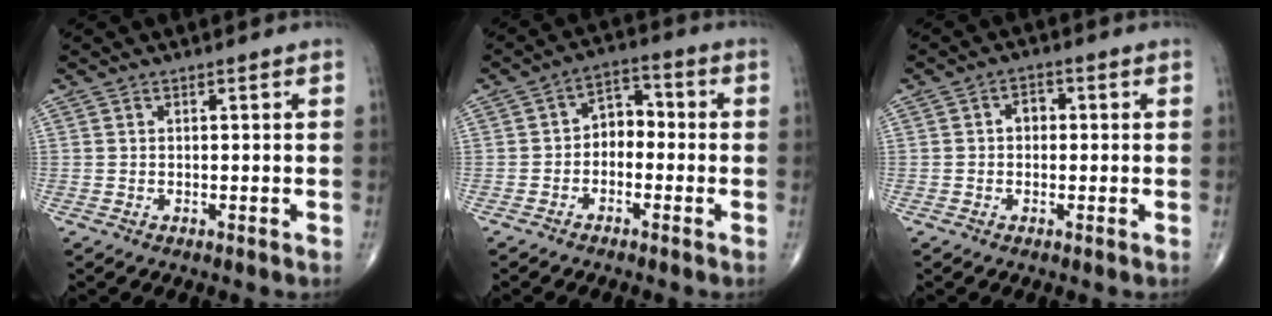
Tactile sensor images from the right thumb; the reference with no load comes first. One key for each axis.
{"total": 5.6, "fx": -1.0, "fy": 4.0, "fz": 3.7, "tx": -0.035, "ty": 0.031, "tz": -0.034}
{"total": 2.8, "fx": 0.1, "fy": 2.1, "fz": 1.8, "tx": -0.016, "ty": 0.013, "tz": -0.004}